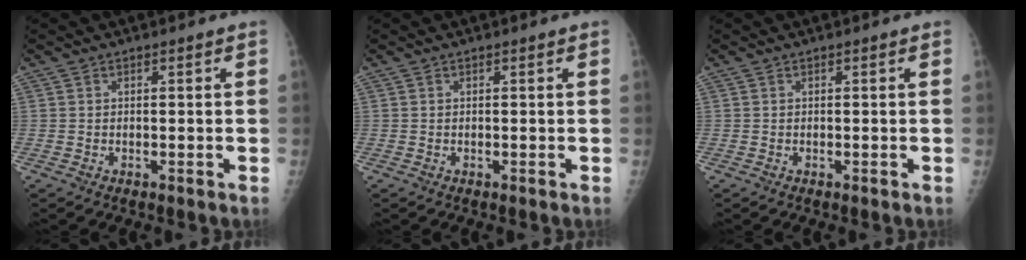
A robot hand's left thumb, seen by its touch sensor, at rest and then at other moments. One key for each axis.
{"total": 0.0}
{"total": 0.0}